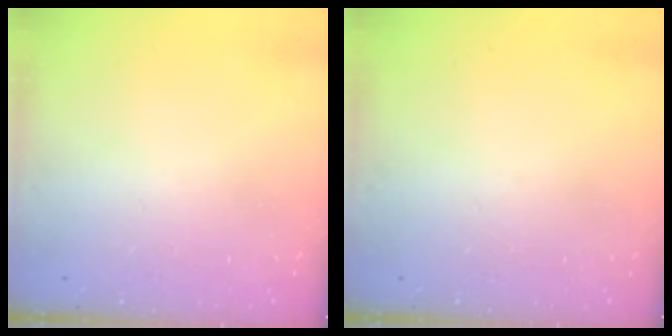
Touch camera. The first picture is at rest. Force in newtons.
{"total": 0.0}